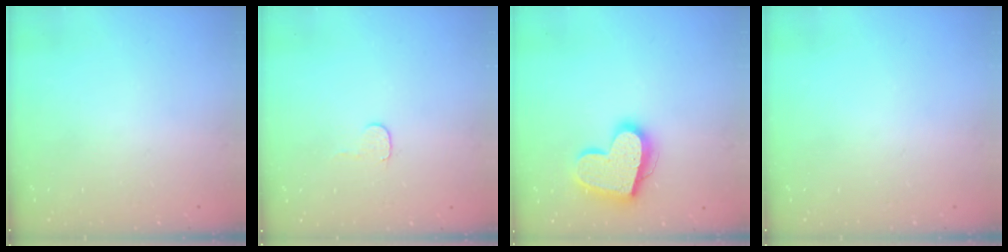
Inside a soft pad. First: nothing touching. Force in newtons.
{"total": 4.0, "press": 4.0, "slide": 0.5}
{"total": 17.7, "press": 17.6, "slide": 1.5}
{"total": 0.0}